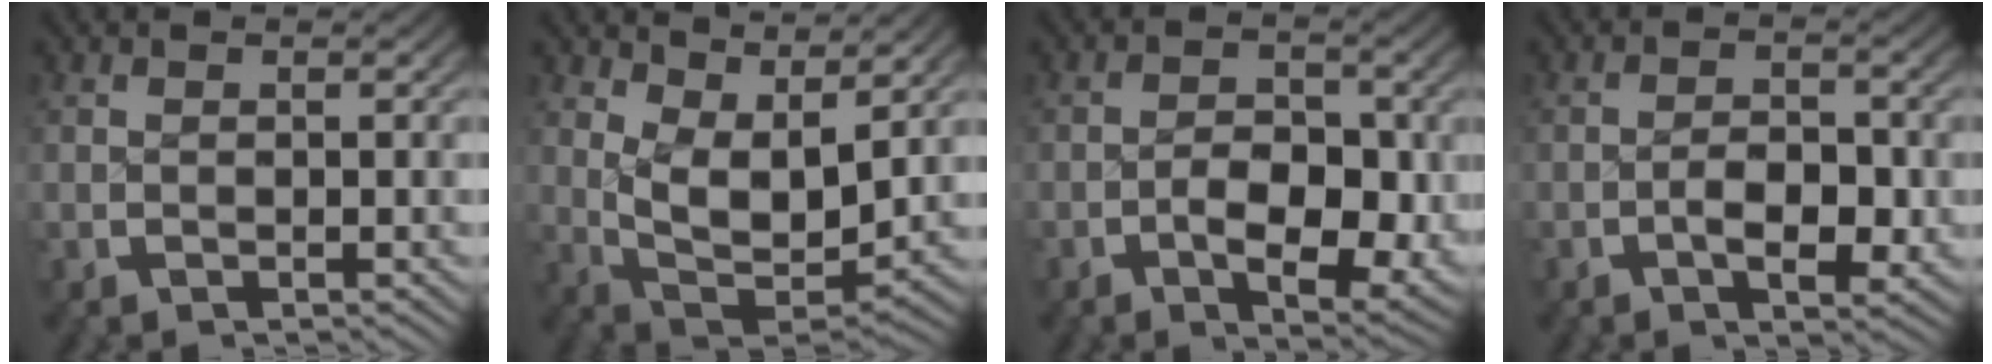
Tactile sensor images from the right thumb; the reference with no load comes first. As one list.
[{"total": 7.2, "force": [1.4, 4.3, 5.7], "torque": [-0.131, -0.044, 0.040]}, {"total": 6.9, "force": [-1.2, 4.0, 5.5], "torque": [-0.093, -0.027, -0.011]}, {"total": 3.9, "force": [-0.8, 2.2, 3.2], "torque": [-0.050, -0.011, -0.013]}]